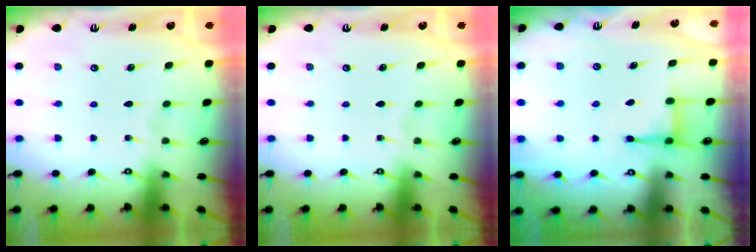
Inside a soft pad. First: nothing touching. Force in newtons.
{"total": 0.0}
{"total": 3.1, "press": 3.1, "slide": 0.6}